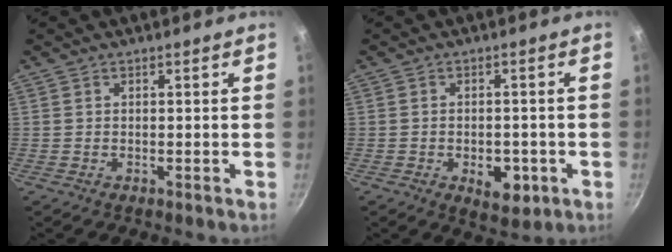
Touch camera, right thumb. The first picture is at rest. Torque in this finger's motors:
{"motor_torque": [-0.54, 0.47, -0.10, 0.03, 0.06]}